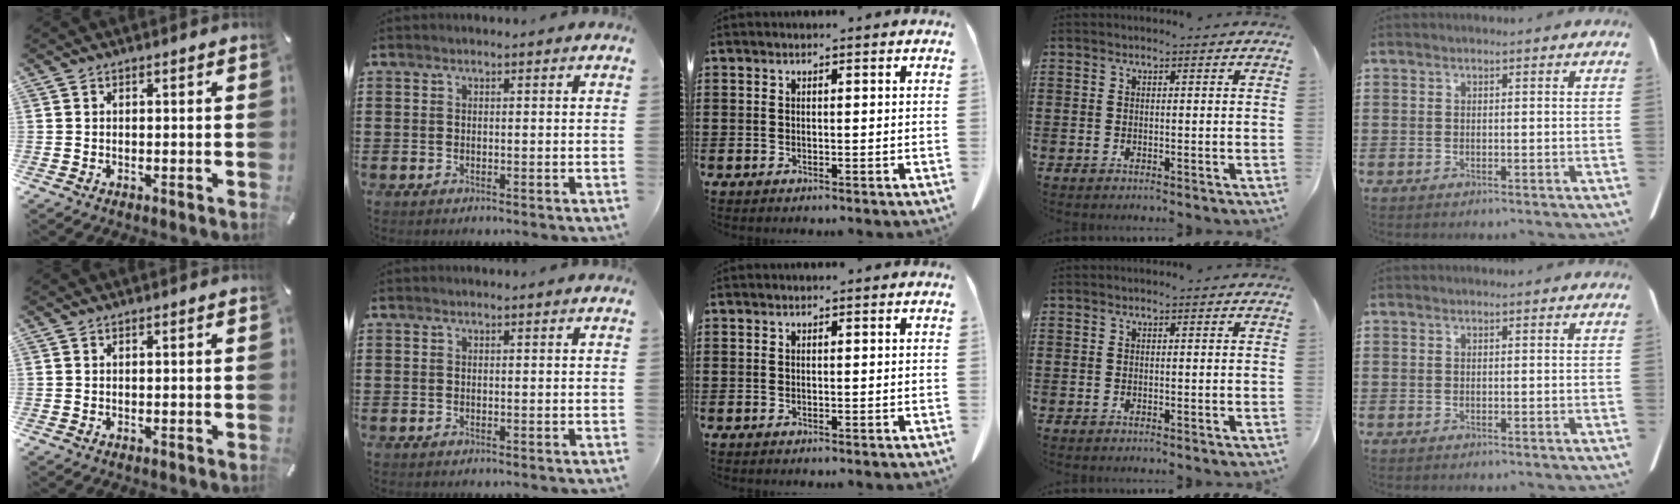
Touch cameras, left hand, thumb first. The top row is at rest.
{}